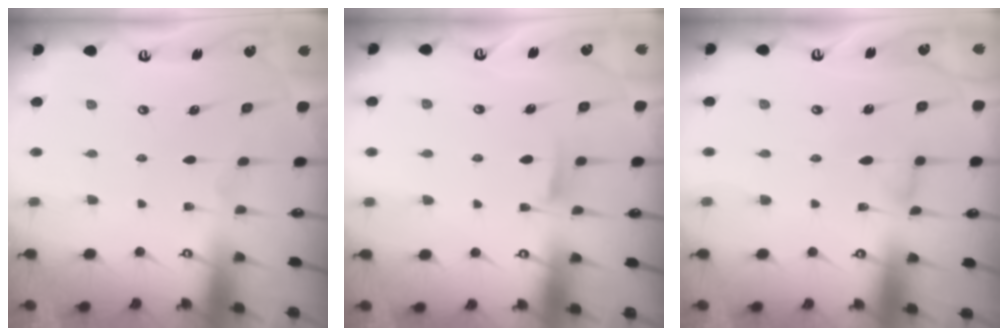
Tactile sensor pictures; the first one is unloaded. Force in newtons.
{"total": 4.7, "press": 4.7, "slide": 0.7}
{"total": 3.3, "press": 3.3, "slide": 0.3}